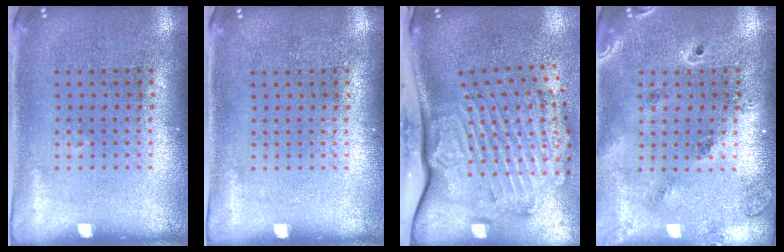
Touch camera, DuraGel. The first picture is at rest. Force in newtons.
{"total": 0.0}
{"total": 3.6, "press": 2.5, "slide": 2.6}
{"total": 1.4, "press": 1.3, "slide": 0.4}